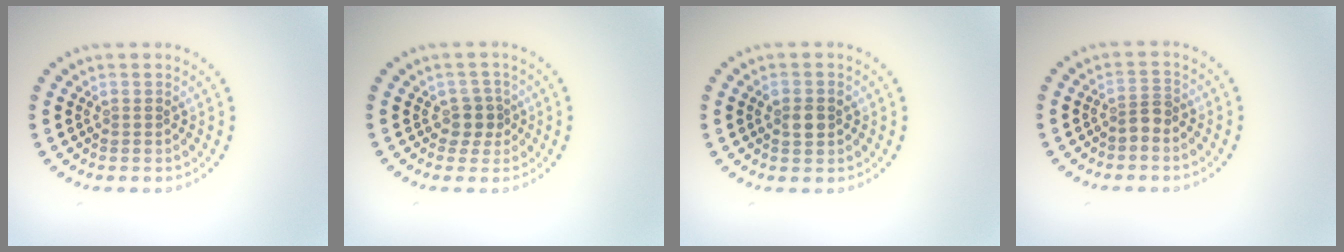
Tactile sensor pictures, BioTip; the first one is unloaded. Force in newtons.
{"total": 1.8, "press": 1.5, "slide": 1.1}
{"total": 2.2, "press": 2.2, "slide": 0.2}
{"total": 1.4, "press": 1.1, "slide": 0.9}